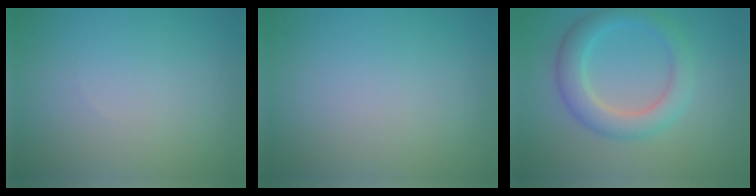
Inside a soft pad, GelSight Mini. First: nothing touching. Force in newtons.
{"total": 0.0}
{"total": 4.2, "press": 4.2, "slide": 0.3}